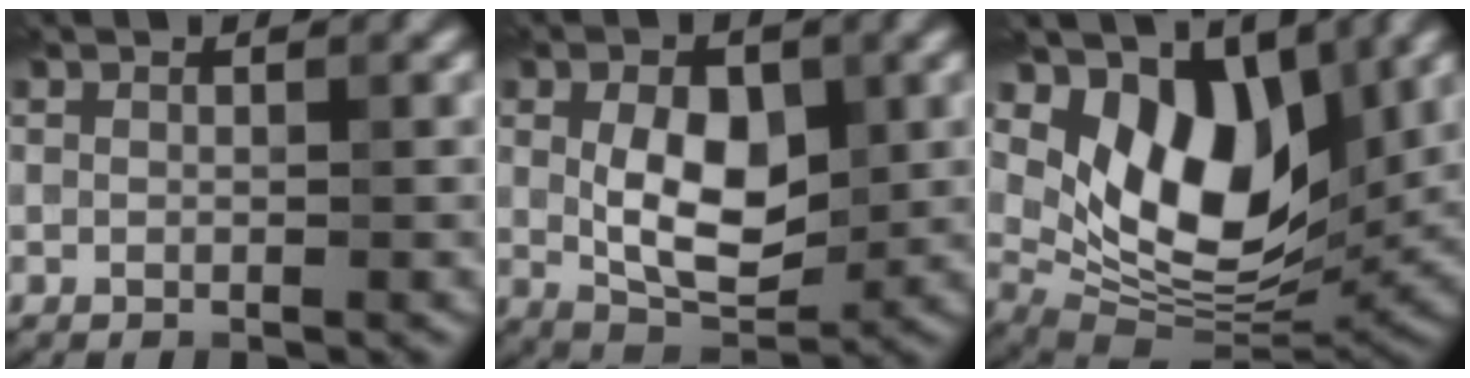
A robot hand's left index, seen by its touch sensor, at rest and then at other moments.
{"total": 6.6, "force": [0.6, 3.9, 5.4], "torque": [-0.095, -0.003, 0.011]}
{"total": 10.1, "force": [3.6, 6.0, 7.2], "torque": [-0.116, -0.023, 0.066]}